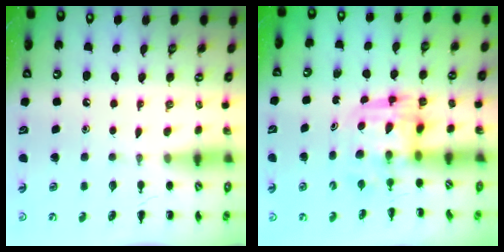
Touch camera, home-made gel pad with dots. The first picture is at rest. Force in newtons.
{"total": 3.3, "press": 3.3, "slide": 0.3}